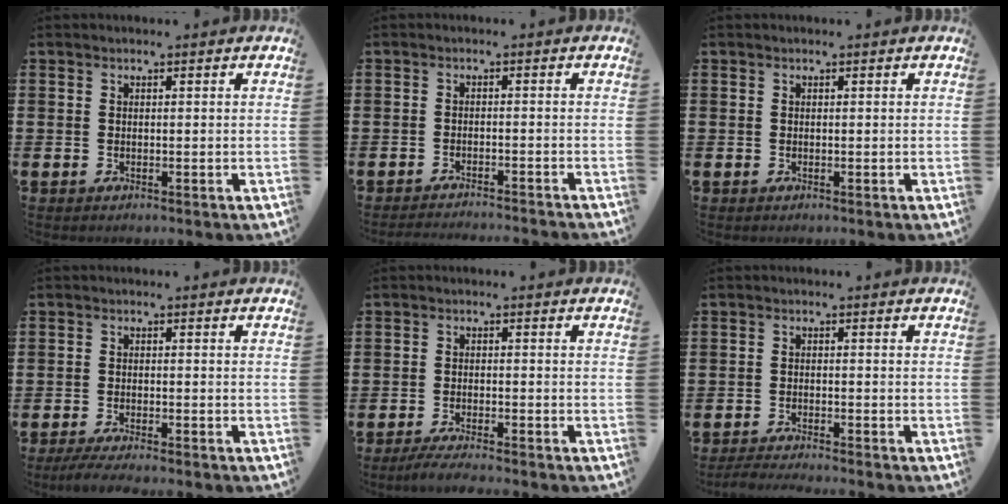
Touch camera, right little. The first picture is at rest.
{"total": 1.7, "force": [-1.6, -0.3, 0.1], "torque": [-0.001, 0.003, -0.034]}
{"total": 0.0}
{"total": 2.1, "force": [-1.7, 0.0, 1.2], "torque": [-0.018, 0.001, -0.032]}
{"total": 2.3, "force": [-2.0, -0.1, 1.2], "torque": [-0.018, 0.002, -0.037]}
{"total": 2.0, "force": [-1.9, -0.2, 0.5], "torque": [-0.007, 0.003, -0.038]}